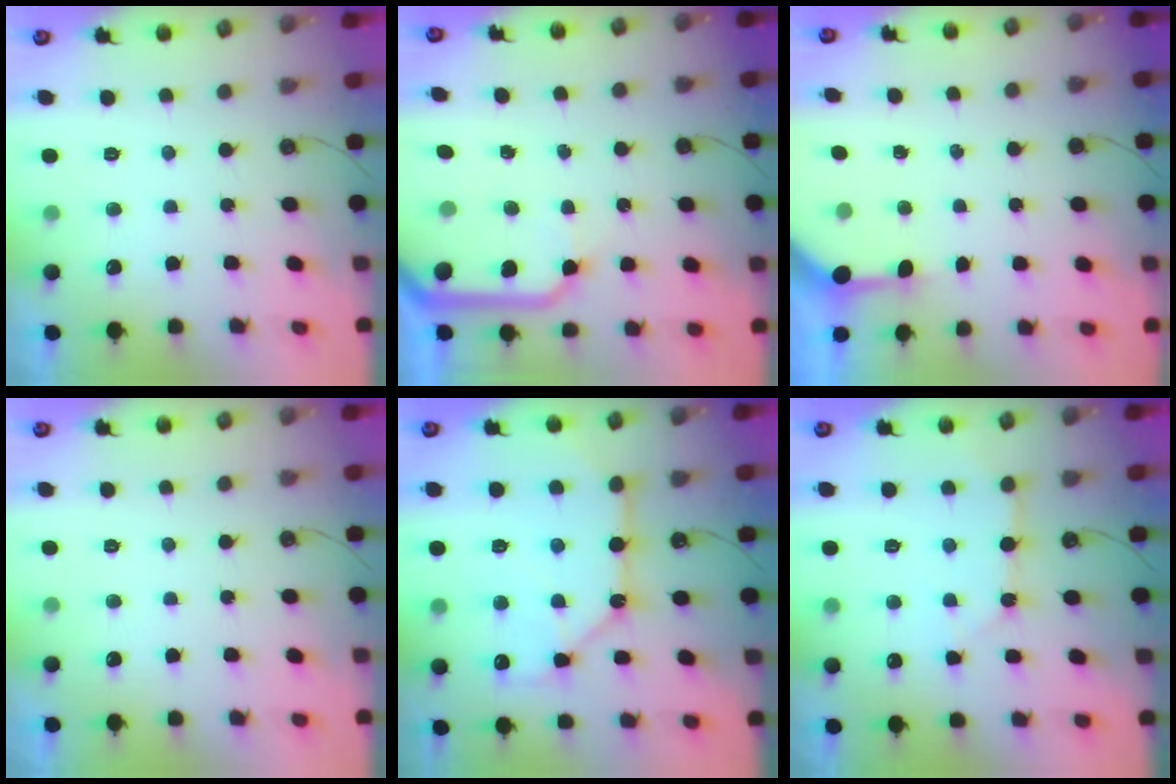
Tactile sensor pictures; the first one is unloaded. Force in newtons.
{"total": 13.5, "press": 13.4, "slide": 1.7}
{"total": 3.1, "press": 3.1, "slide": 0.4}
{"total": 0.0}
{"total": 12.8, "press": 12.7, "slide": 1.5}
{"total": 4.0, "press": 3.9, "slide": 0.5}